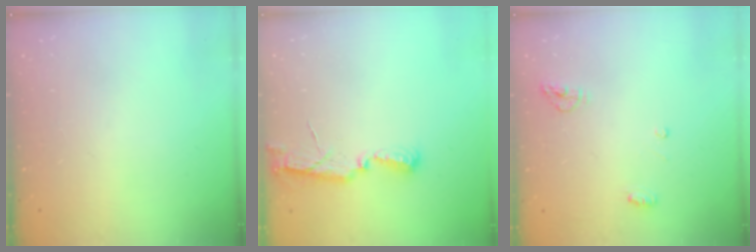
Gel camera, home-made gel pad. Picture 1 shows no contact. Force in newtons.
{"total": 6.6, "press": 6.6, "slide": 0.4}
{"total": 5.3, "press": 5.3, "slide": 0.2}